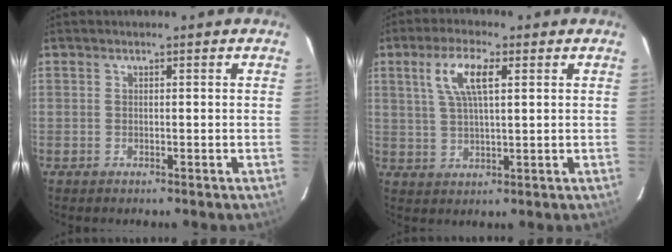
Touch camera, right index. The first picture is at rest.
{"total": 7.3, "force": [2.8, 2.2, 6.4], "torque": [-0.126, 0.009, 0.054]}